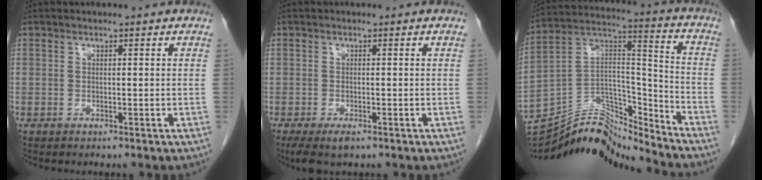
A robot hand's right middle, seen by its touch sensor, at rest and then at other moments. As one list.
[{"total": 3.6, "force": [-2.3, 1.2, 2.5], "torque": [-0.049, -0.009, -0.036]}, {"total": 16.3, "force": [-15.9, 1.8, 3.3], "torque": [-0.052, 0.059, -0.279]}]